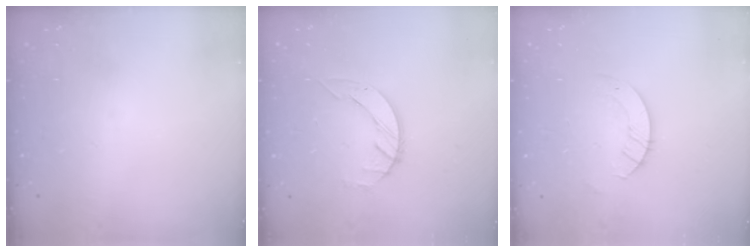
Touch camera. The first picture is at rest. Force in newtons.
{"total": 2.7, "press": 2.7, "slide": 0.3}
{"total": 2.6, "press": 2.6, "slide": 0.2}